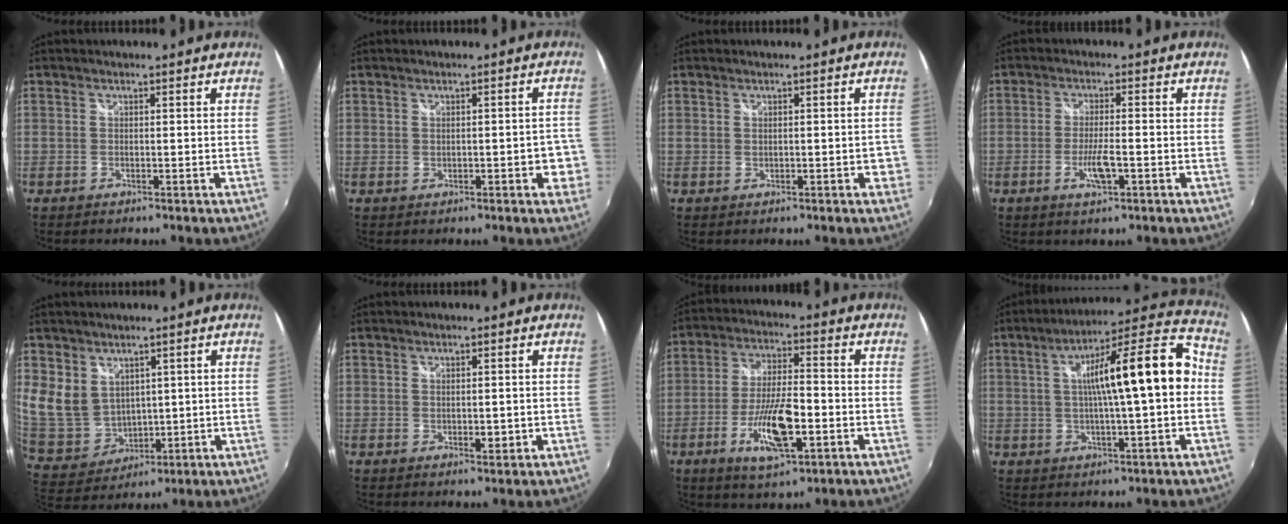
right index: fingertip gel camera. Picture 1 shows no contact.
{"total": 3.5, "force": [-1.0, 1.7, 2.9], "torque": [-0.033, 0.003, -0.010]}
{"total": 2.1, "force": [-0.6, 1.2, 1.6], "torque": [-0.015, 0.004, -0.004]}
{"total": 4.9, "force": [-1.9, 1.0, 4.4], "torque": [-0.089, -0.007, -0.035]}
{"total": 11.2, "force": [4.7, 8.8, 5.0], "torque": [-0.112, 0.003, 0.119]}
{"total": 1.9, "force": [-0.2, 0.9, 1.7], "torque": [-0.024, -0.004, 0.000]}
{"total": 12.3, "force": [-4.5, 3.7, 10.9], "torque": [-0.217, -0.011, -0.079]}
{"total": 17.1, "force": [1.3, 2.8, 16.8], "torque": [-0.243, 0.034, 0.022]}